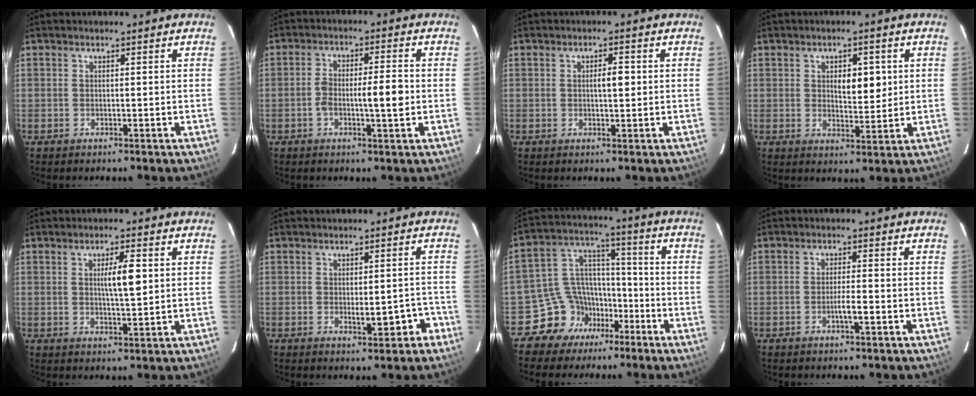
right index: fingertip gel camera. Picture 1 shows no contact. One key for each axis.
{"total": 6.7, "fx": -1.1, "fy": 1.4, "fz": 6.5, "tx": -0.119, "ty": 0.014, "tz": -0.019}
{"total": 2.8, "fx": 0.2, "fy": 0.9, "fz": 2.6, "tx": -0.046, "ty": 0.005, "tz": 0.004}
{"total": 5.6, "fx": 1.2, "fy": 2.5, "fz": 4.9, "tx": -0.075, "ty": 0.002, "tz": 0.023}
{"total": 5.3, "fx": 1.0, "fy": 0.9, "fz": 5.2, "tx": -0.088, "ty": 0.004, "tz": 0.018}
{"total": 4.7, "fx": -2.1, "fy": 1.6, "fz": 3.9, "tx": -0.050, "ty": 0.010, "tz": -0.020}
{"total": 10.7, "fx": -6.1, "fy": 8.4, "fz": 2.5, "tx": -0.055, "ty": 0.054, "tz": -0.097}
{"total": 3.0, "fx": -1.2, "fy": 0.3, "fz": 2.7, "tx": -0.047, "ty": 0.002, "tz": -0.020}